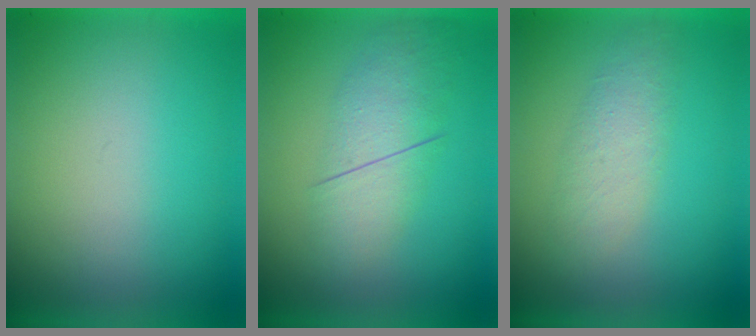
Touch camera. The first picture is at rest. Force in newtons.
{"total": 2.8}
{"total": 1.8}